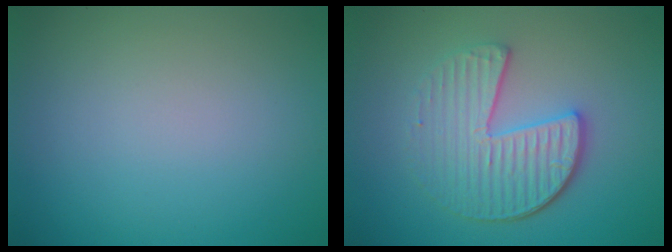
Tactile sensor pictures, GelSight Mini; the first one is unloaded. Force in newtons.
{"total": 4.9, "press": 4.0, "slide": 2.8}